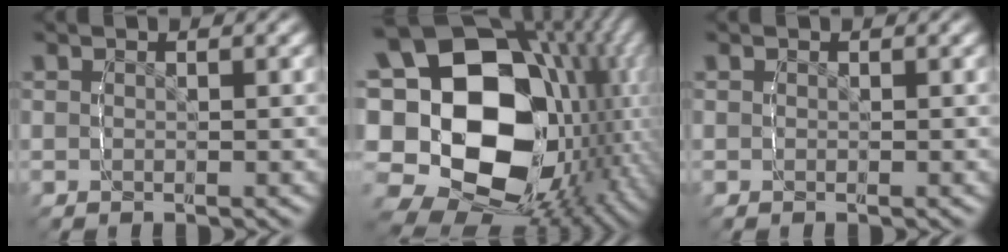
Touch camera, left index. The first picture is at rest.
{"total": 28.9, "force": [-3.7, 22.9, 17.3], "torque": [-0.329, -0.069, -0.066]}
{"total": 1.2, "force": [-0.4, 0.1, -1.1], "torque": [0.013, -0.002, -0.011]}